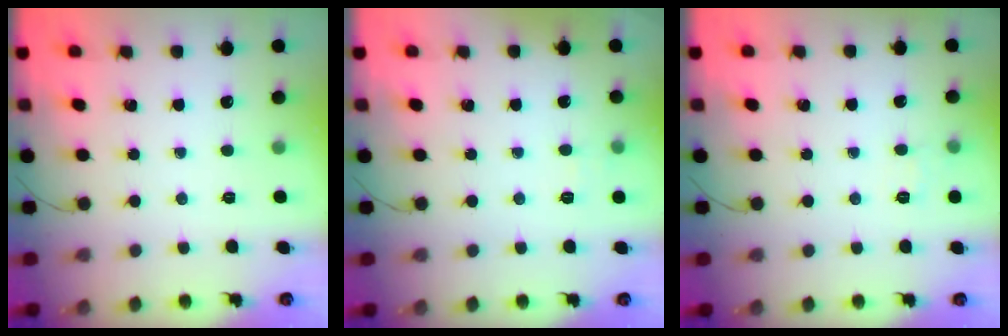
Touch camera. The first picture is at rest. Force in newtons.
{"total": 4.9, "press": 4.7, "slide": 1.3}
{"total": 4.6, "press": 4.4, "slide": 1.2}